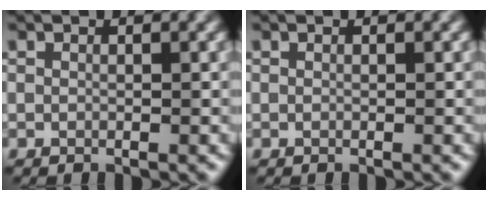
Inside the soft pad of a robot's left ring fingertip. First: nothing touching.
{"total": 0.0}